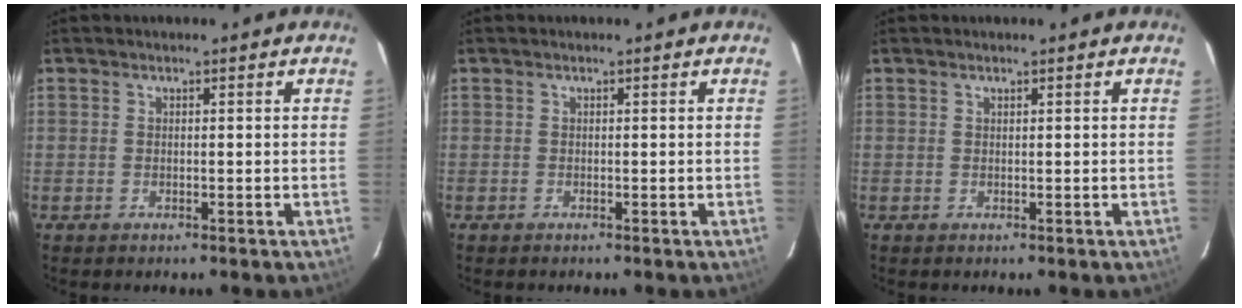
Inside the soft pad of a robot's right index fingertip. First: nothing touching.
{"total": 0.0}
{"total": 0.0}